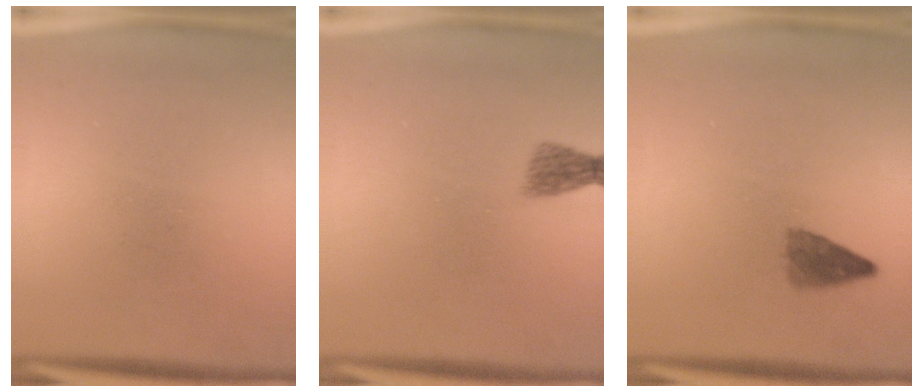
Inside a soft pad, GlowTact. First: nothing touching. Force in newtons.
{"total": 2.4}
{"total": 2.4}